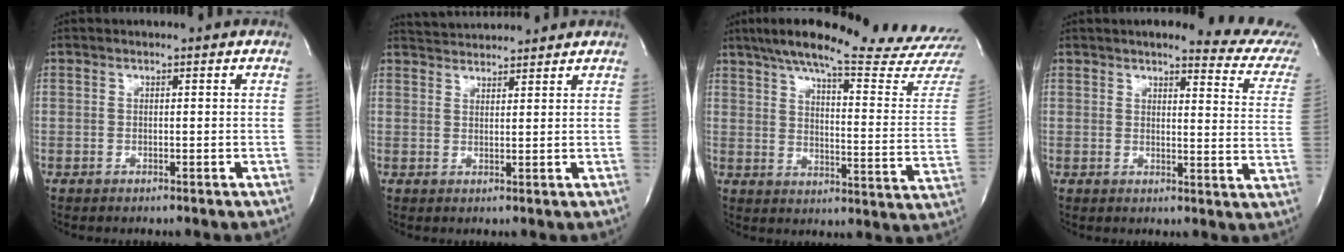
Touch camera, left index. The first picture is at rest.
{"total": 5.2, "force": [5.1, 0.3, 0.6], "torque": [-0.018, 0.029, 0.083]}
{"total": 26.6, "force": [23.6, -0.3, 12.1], "torque": [-0.190, -0.083, 0.300]}
{"total": 12.0, "force": [10.8, 1.3, 5.2], "torque": [-0.049, -0.042, 0.100]}